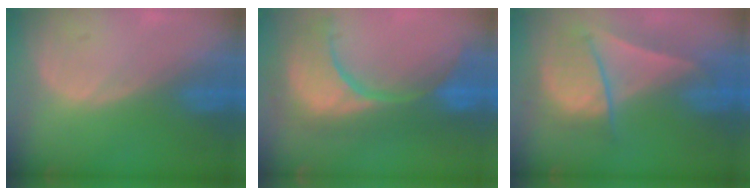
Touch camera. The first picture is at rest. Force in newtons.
{"total": 13.2, "press": 11.6, "slide": 6.2}
{"total": 8.2, "press": 7.5, "slide": 3.3}